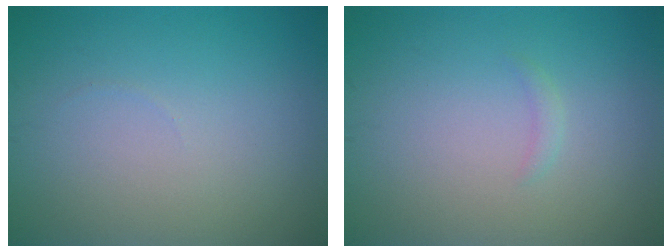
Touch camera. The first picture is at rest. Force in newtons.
{"total": 0.6, "press": 0.6, "slide": 0.1}